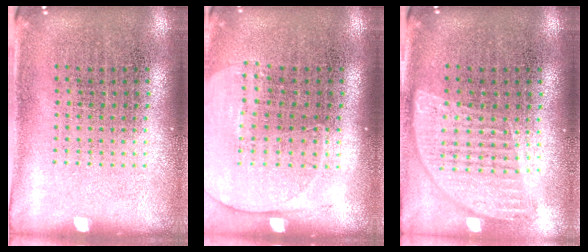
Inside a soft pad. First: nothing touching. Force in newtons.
{"total": 1.4, "press": 1.3, "slide": 0.6}
{"total": 0.9, "press": 0.9, "slide": 0.0}